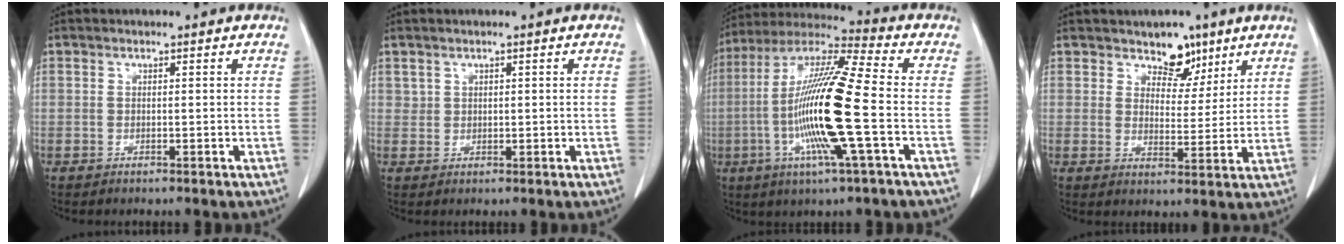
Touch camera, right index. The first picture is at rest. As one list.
[{"total": 1.2, "force": [0.7, 0.9, 0.2], "torque": [0.006, 0.001, 0.011]}, {"total": 17.8, "force": [-3.4, 0.3, 17.4], "torque": [-0.350, -0.009, -0.075]}, {"total": 5.7, "force": [4.1, 3.3, 2.1], "torque": [-0.018, -0.004, 0.065]}]